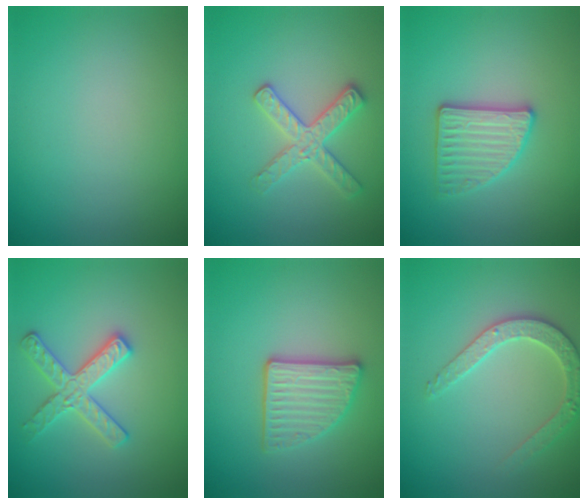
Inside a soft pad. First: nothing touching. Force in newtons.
{"total": 2.9, "press": 2.8, "slide": 0.8}
{"total": 3.1, "press": 2.9, "slide": 1.1}
{"total": 2.9, "press": 2.8, "slide": 0.6}
{"total": 3.5, "press": 3.0, "slide": 1.7}
{"total": 2.8, "press": 2.7, "slide": 0.5}